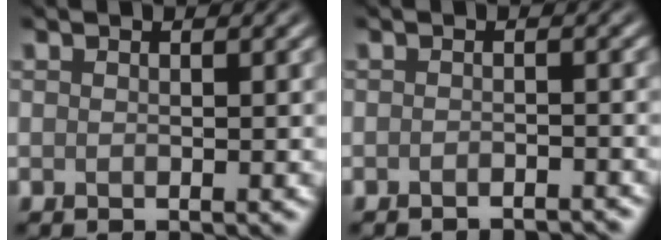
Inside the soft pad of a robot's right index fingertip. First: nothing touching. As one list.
[{"total": 2.4, "force": [-2.4, 0.3, 0.6], "torque": [0.002, 0.001, -0.029]}]